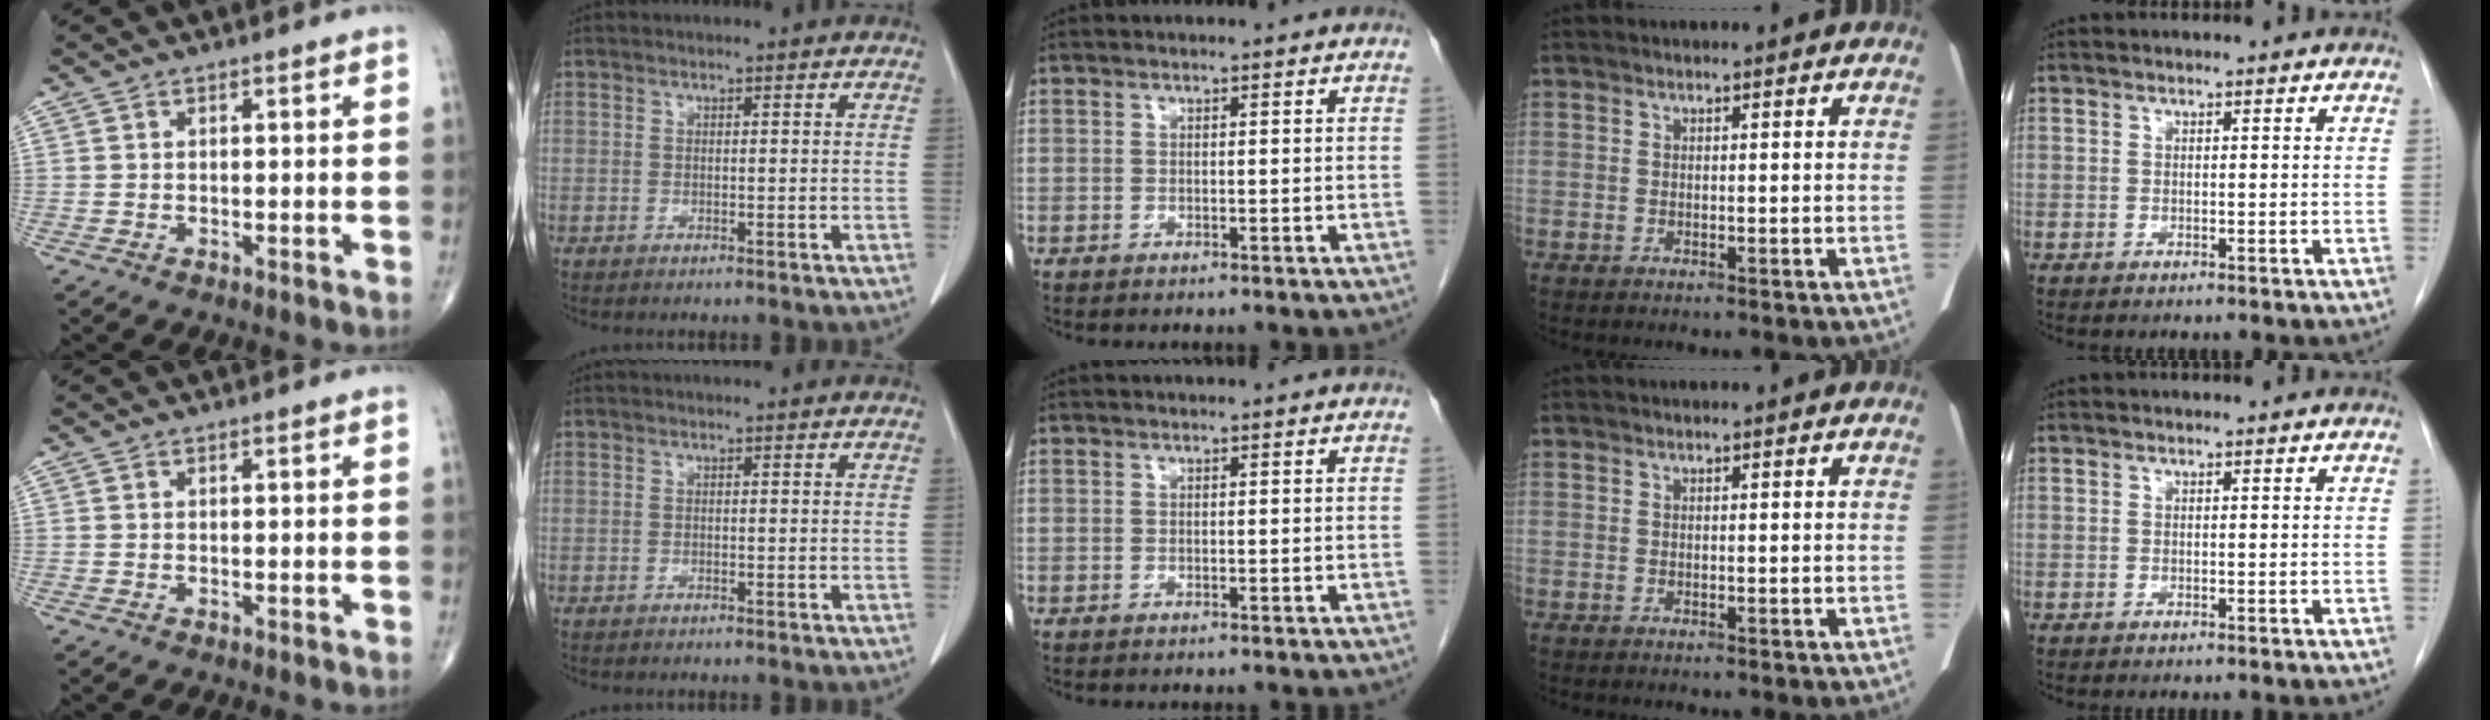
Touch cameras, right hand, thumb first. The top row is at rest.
{}